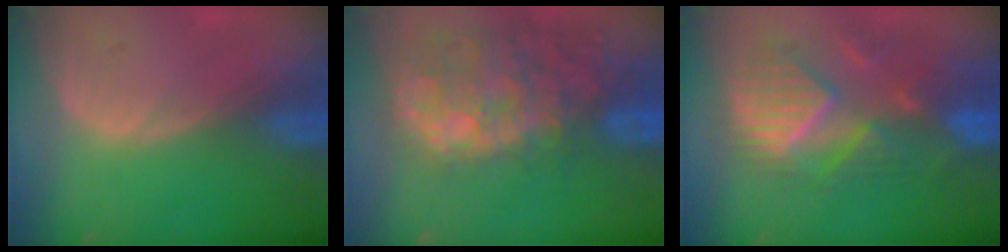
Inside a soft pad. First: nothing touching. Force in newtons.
{"total": 13.6, "press": 11.5, "slide": 7.2}
{"total": 10.2, "press": 9.5, "slide": 3.7}